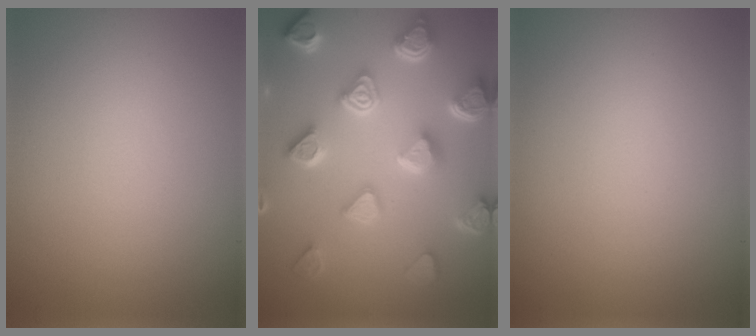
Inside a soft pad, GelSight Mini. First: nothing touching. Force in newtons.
{"total": 7.7, "press": 6.1, "slide": 4.8}
{"total": 0.0}